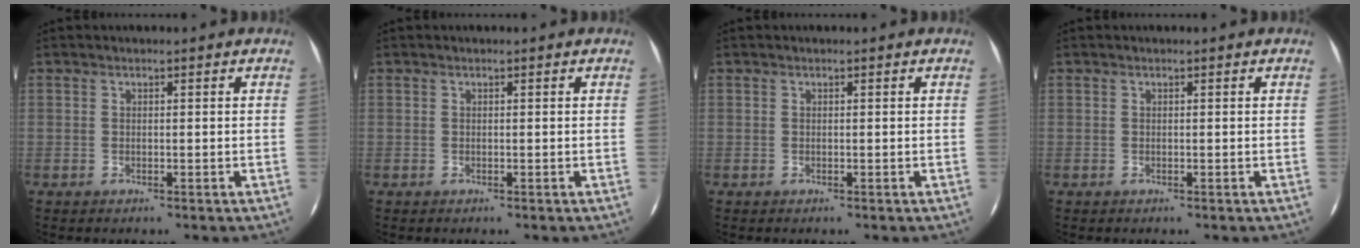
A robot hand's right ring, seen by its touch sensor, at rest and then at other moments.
{"total": 0.0}
{"total": 0.0}
{"total": 0.0}